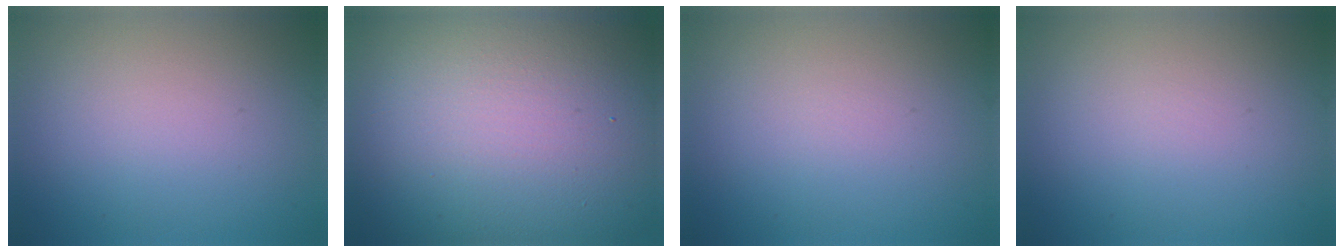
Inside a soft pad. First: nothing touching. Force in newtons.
{"total": 21.1, "press": 21.1, "slide": 1.1}
{"total": 0.0}
{"total": 0.0}